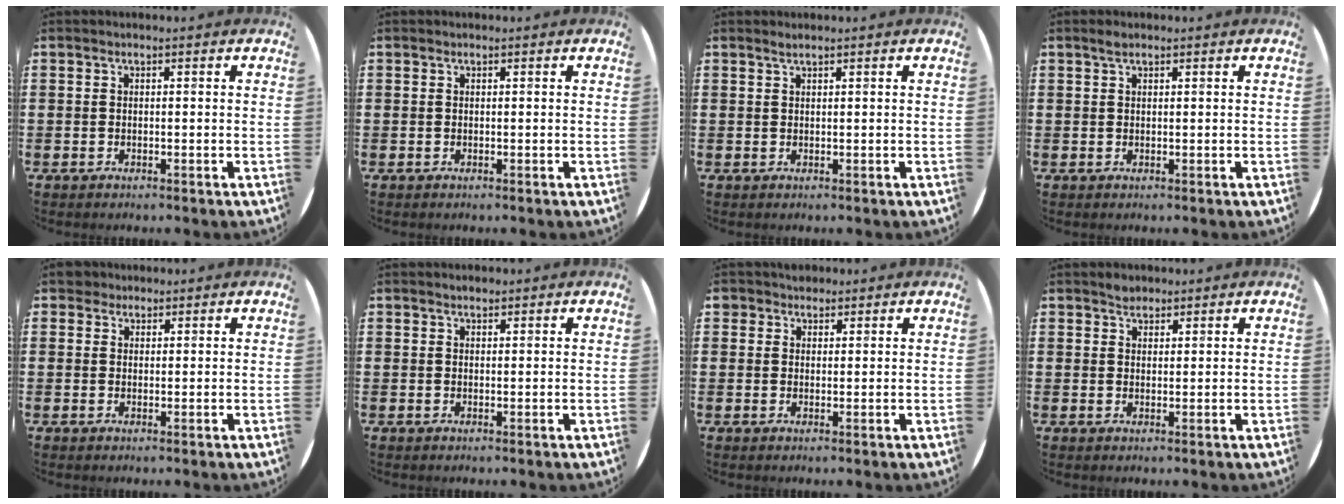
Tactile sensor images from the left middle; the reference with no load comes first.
{"total": 0.0}
{"total": 0.8, "force": [0.7, -0.1, 0.4], "torque": [-0.006, 0.001, 0.013]}
{"total": 1.0, "force": [0.8, 0.3, 0.5], "torque": [-0.010, 0.003, 0.014]}
{"total": 2.1, "force": [1.8, 1.1, 0.2], "torque": [-0.001, 0.005, 0.035]}
{"total": 1.0, "force": [0.9, 0.3, 0.1], "torque": [-0.003, 0.002, 0.018]}
{"total": 2.2, "force": [1.9, 1.2, 0.0], "torque": [0.004, 0.005, 0.036]}
{"total": 1.8, "force": [1.6, 0.7, 0.0], "torque": [0.007, -0.001, 0.030]}